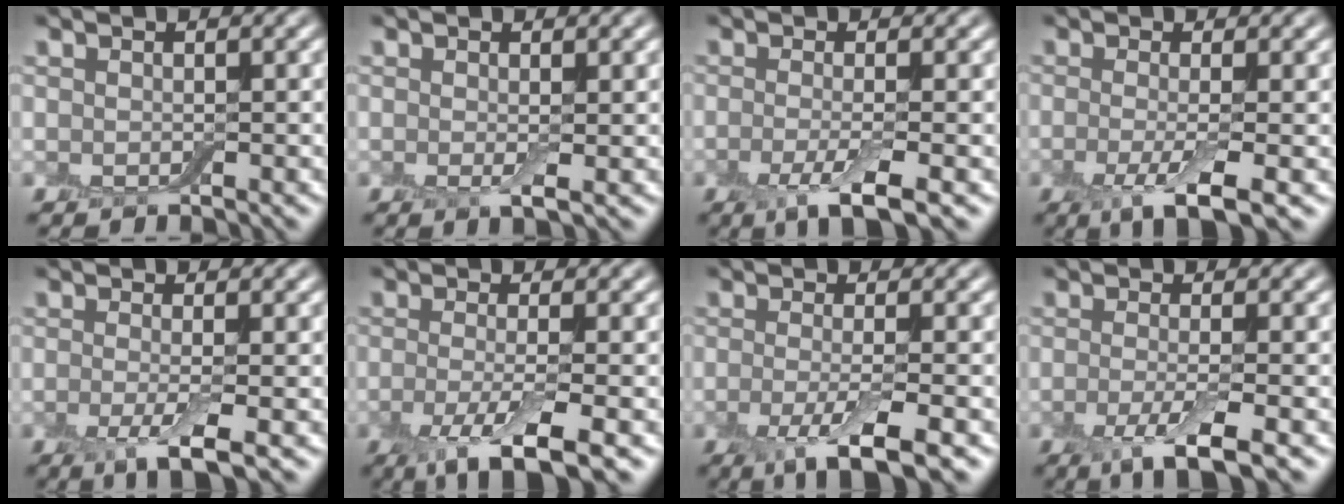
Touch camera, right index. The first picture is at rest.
{"total": 1.3, "force": [0.0, 0.2, 1.3], "torque": [-0.023, -0.007, -0.002]}
{"total": 4.1, "force": [-1.5, 0.9, 3.7], "torque": [-0.069, -0.009, -0.033]}
{"total": 4.8, "force": [-1.5, 1.1, 4.4], "torque": [-0.082, -0.012, -0.032]}
{"total": 3.8, "force": [-1.2, 0.9, 3.6], "torque": [-0.070, -0.012, -0.024]}
{"total": 5.8, "force": [-2.4, 1.4, 5.1], "torque": [-0.088, -0.010, -0.051]}
{"total": 5.2, "force": [-2.0, 1.2, 4.6], "torque": [-0.082, -0.011, -0.042]}
{"total": 4.6, "force": [-1.8, 1.0, 4.1], "torque": [-0.073, -0.010, -0.039]}